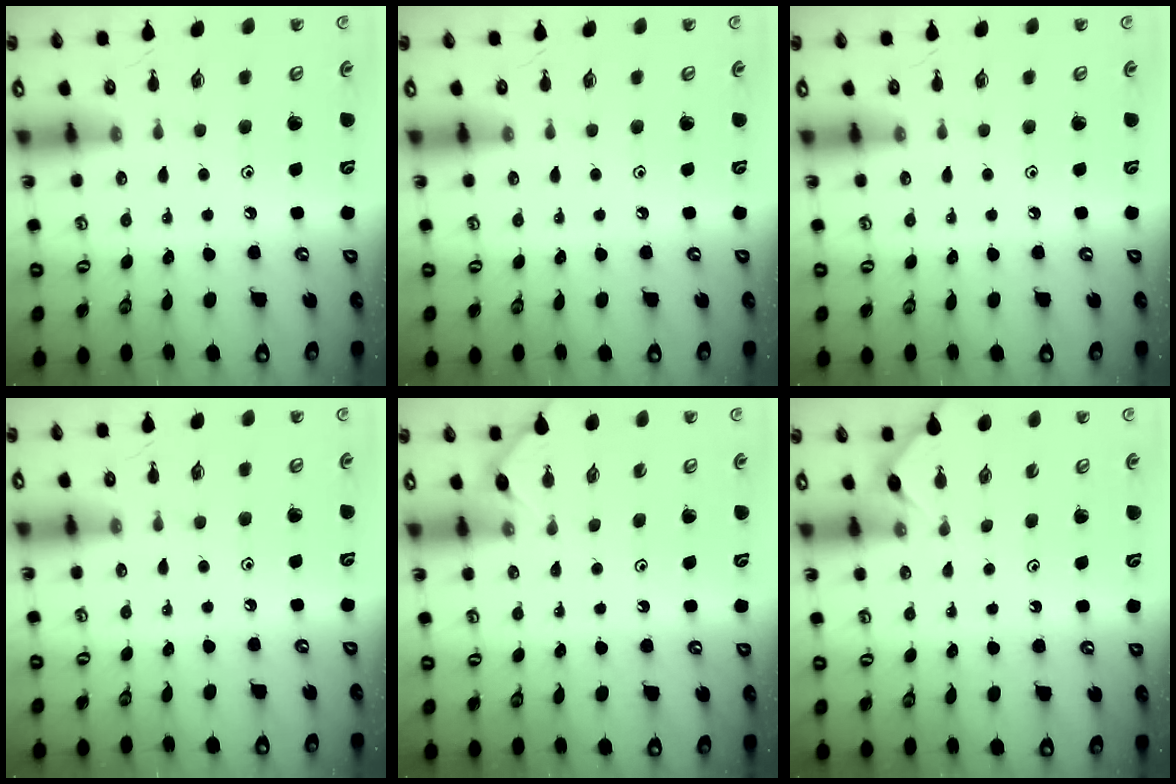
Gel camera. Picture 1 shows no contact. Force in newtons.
{"total": 0.0}
{"total": 0.0}
{"total": 0.0}
{"total": 2.4, "press": 2.4, "slide": 0.3}
{"total": 3.0, "press": 2.9, "slide": 0.4}